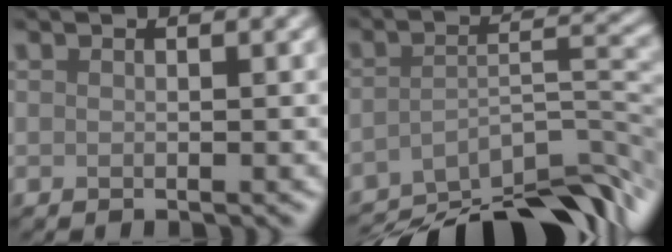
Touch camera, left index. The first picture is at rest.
{"total": 11.1, "force": [-8.6, 2.7, 6.3], "torque": [-0.093, -0.001, -0.141]}